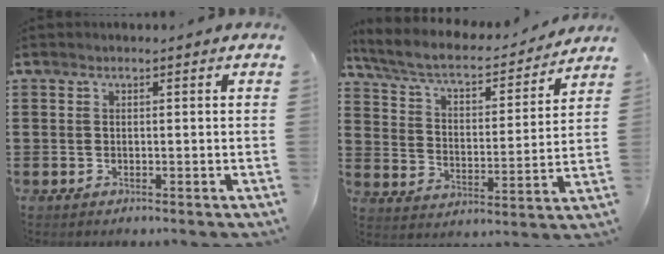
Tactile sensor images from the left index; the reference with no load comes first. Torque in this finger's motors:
{"motor_torque": [0.27, -0.23, 0.23, 0.08]}